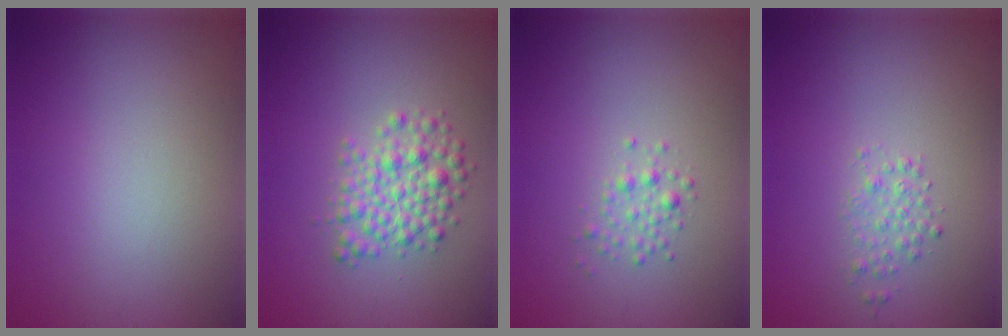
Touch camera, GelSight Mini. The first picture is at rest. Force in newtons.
{"total": 3.6, "press": 3.6, "slide": 0.1}
{"total": 1.3, "press": 1.3, "slide": 0.1}
{"total": 1.3, "press": 1.3, "slide": 0.0}